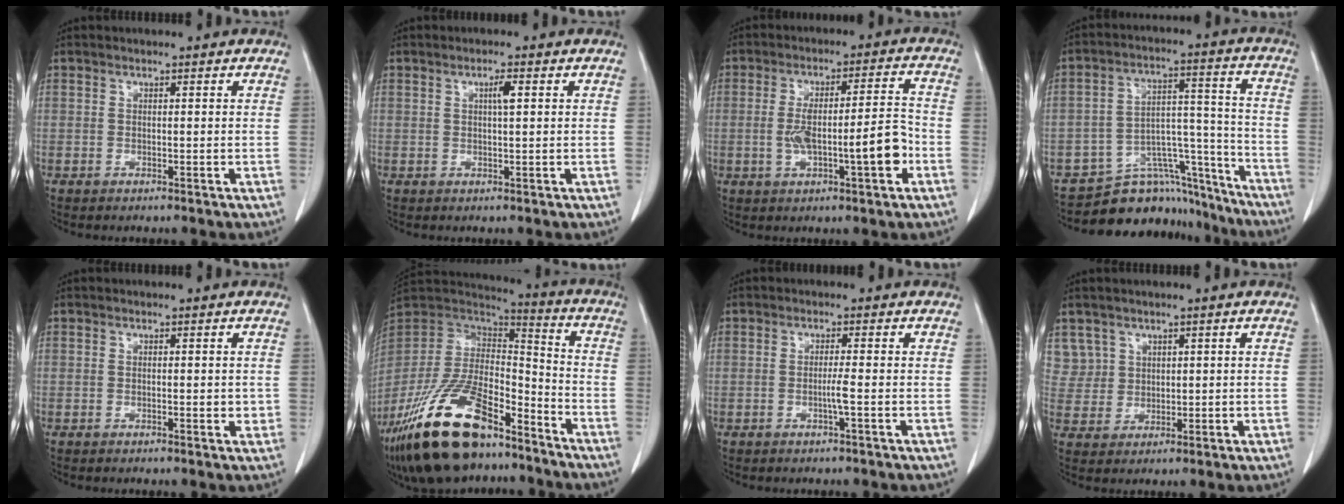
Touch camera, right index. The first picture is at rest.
{"total": 1.9, "force": [0.6, 0.1, 1.8], "torque": [-0.033, 0.002, 0.009]}
{"total": 10.4, "force": [-2.6, 1.6, 10.0], "torque": [-0.165, 0.019, -0.035]}
{"total": 14.5, "force": [-13.3, 5.4, 2.1], "torque": [-0.011, 0.074, -0.198]}
{"total": 1.6, "force": [-0.1, 0.7, 1.4], "torque": [-0.015, 0.000, 0.000]}
{"total": 23.7, "force": [-16.3, 8.8, 14.9], "torque": [-0.306, -0.009, -0.292]}
{"total": 1.8, "force": [-0.6, -0.4, 1.7], "torque": [-0.032, -0.002, -0.011]}
{"total": 4.8, "force": [2.6, 4.0, -0.3], "torque": [0.016, 0.006, 0.056]}